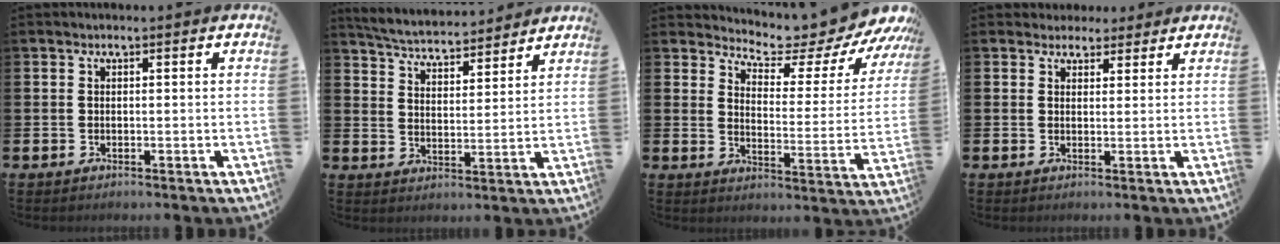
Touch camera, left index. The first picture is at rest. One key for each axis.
{"total": 5.4, "fx": 5.3, "fy": 0.6, "fz": 0.5, "tx": -0.036, "ty": -0.037, "tz": 0.092}
{"total": 5.5, "fx": 5.2, "fy": 1.1, "fz": 1.4, "tx": -0.043, "ty": -0.052, "tz": 0.079}
{"total": 3.2, "fx": 2.8, "fy": 1.5, "fz": -0.3, "tx": 0.015, "ty": -0.012, "tz": 0.047}